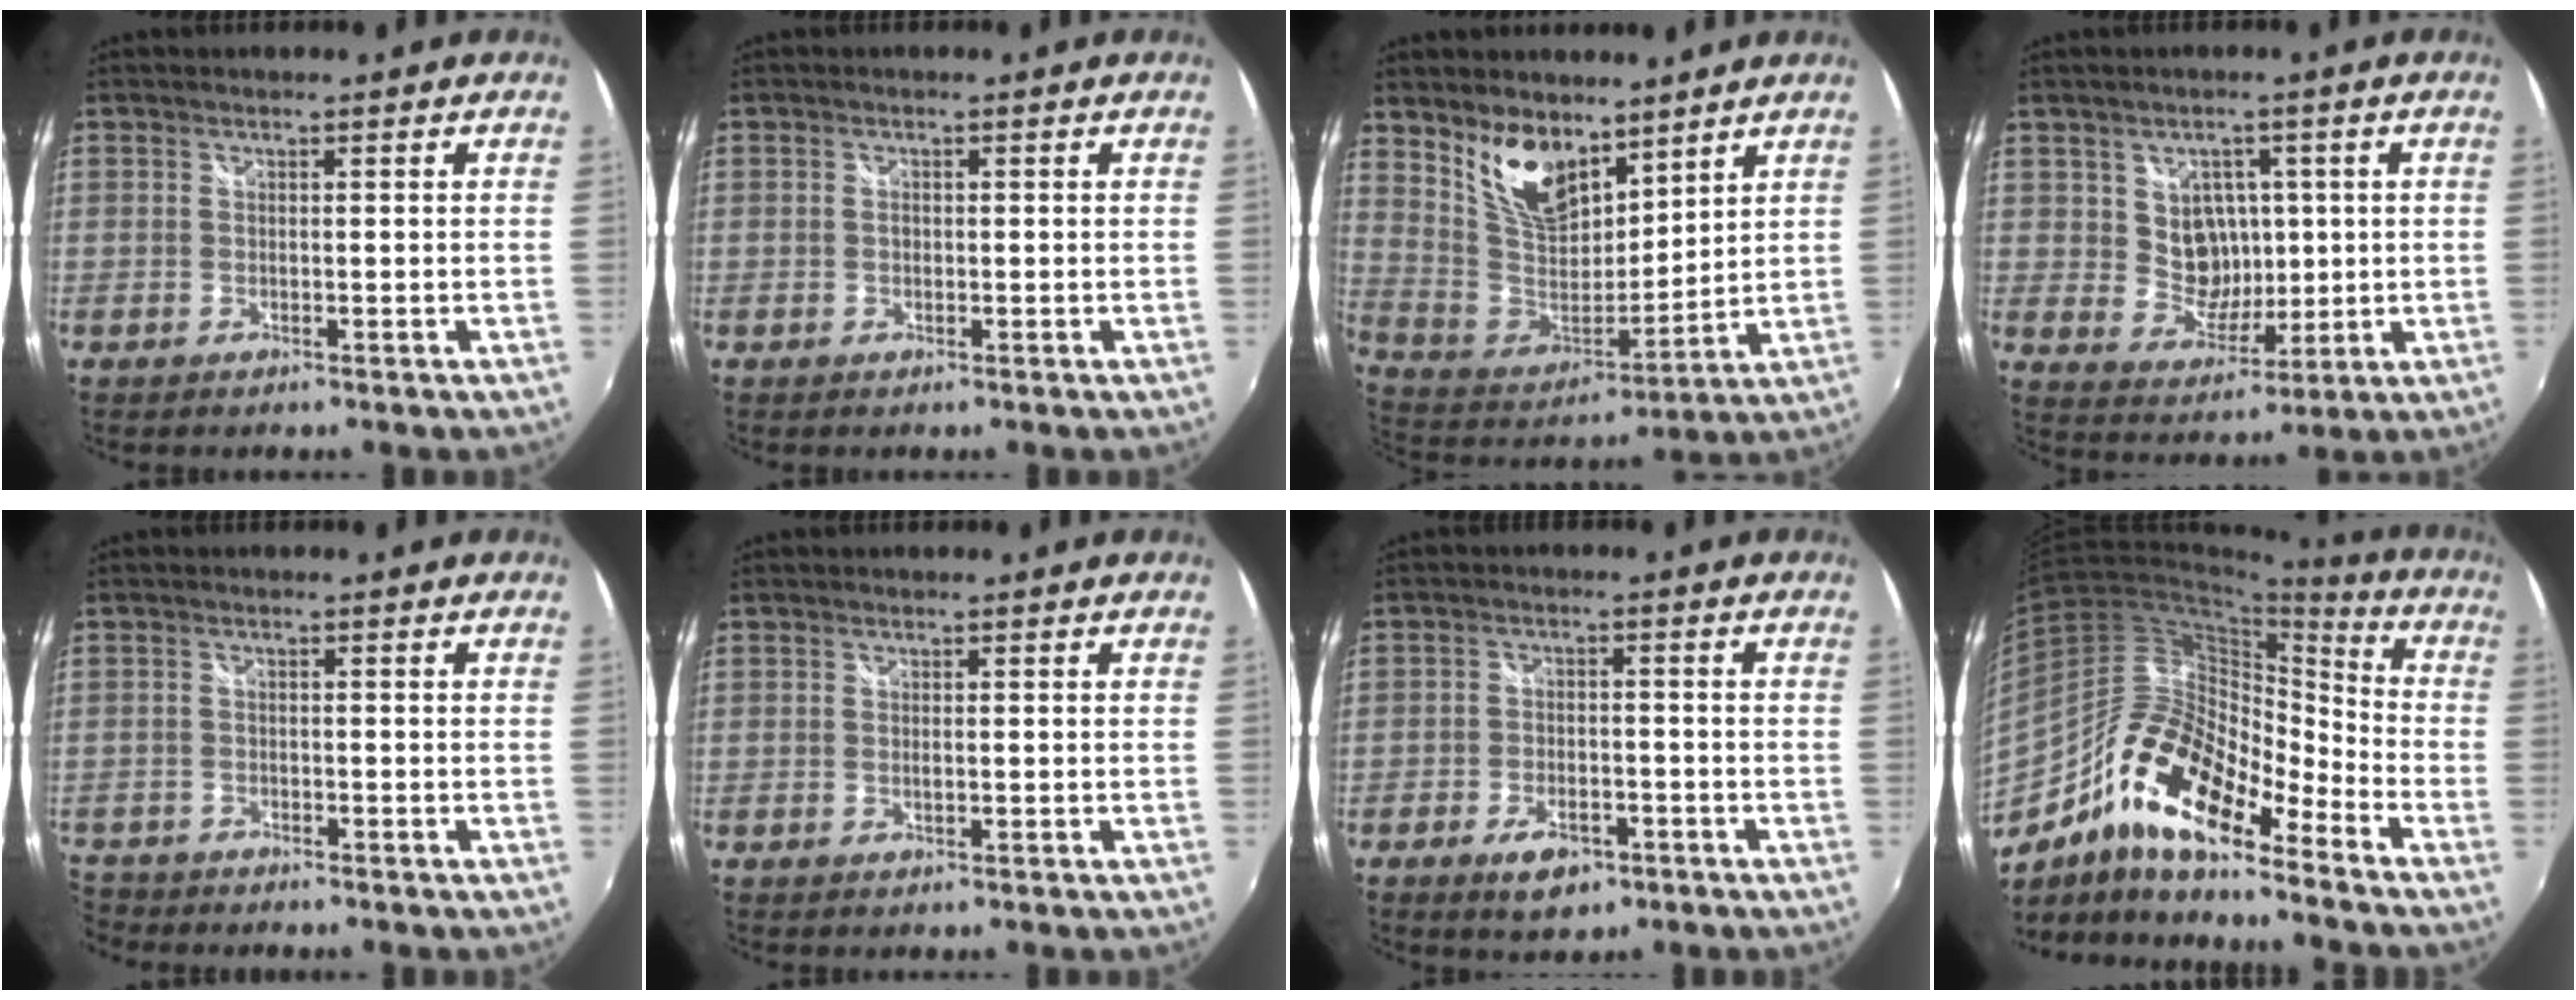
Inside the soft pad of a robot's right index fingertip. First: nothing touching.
{"total": 0.8, "force": [0.0, 0.7, 0.4], "torque": [-0.007, 0.001, -0.002]}
{"total": 13.9, "force": [9.2, 6.9, 7.9], "torque": [-0.155, 0.001, 0.186]}
{"total": 7.4, "force": [1.6, 6.7, 2.7], "torque": [-0.048, 0.006, 0.041]}
{"total": 5.7, "force": [-4.7, 3.2, 0.7], "torque": [-0.048, -0.010, -0.094]}
{"total": 0.7, "force": [-0.1, 0.1, 0.7], "torque": [-0.014, 0.001, -0.004]}
{"total": 6.7, "force": [-4.1, 3.6, 3.9], "torque": [-0.094, -0.003, -0.064]}
{"total": 18.7, "force": [-11.7, 6.7, 13.0], "torque": [-0.234, -0.002, -0.234]}